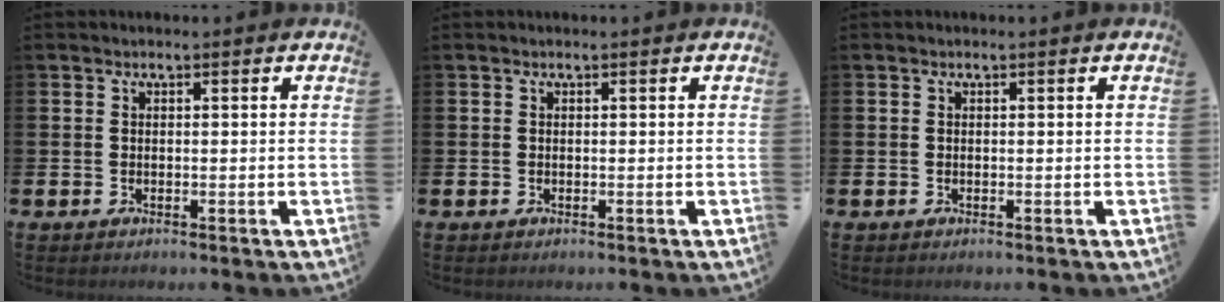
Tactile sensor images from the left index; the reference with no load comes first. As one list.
[{"total": 0.0}, {"total": 0.0}]